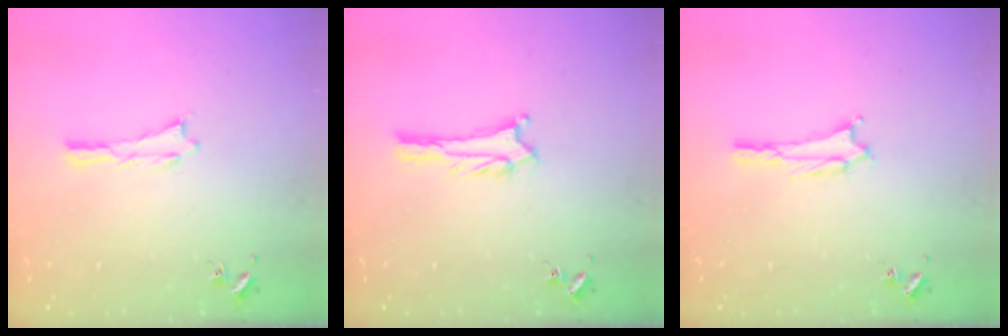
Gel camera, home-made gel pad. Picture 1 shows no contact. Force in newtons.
{"total": 2.7, "press": 2.7, "slide": 0.2}
{"total": 1.5, "press": 1.5, "slide": 0.3}